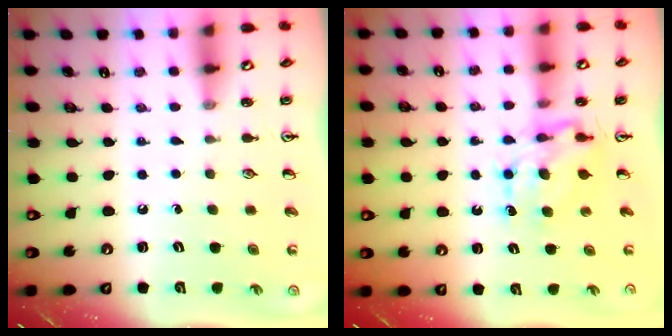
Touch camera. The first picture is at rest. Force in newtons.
{"total": 6.9, "press": 6.9, "slide": 0.5}